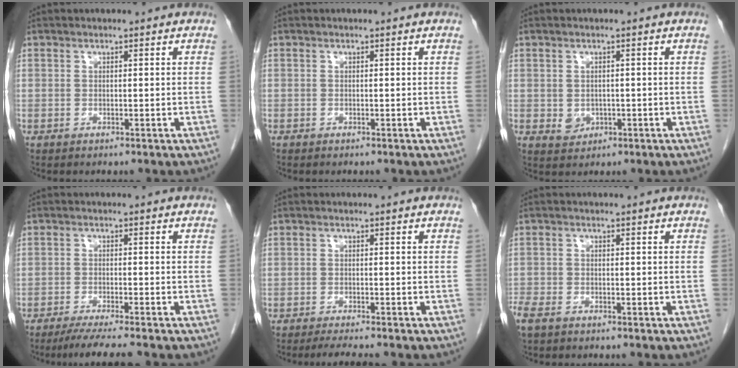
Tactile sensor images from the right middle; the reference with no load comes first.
{"total": 0.0}
{"total": 2.3, "force": [-0.4, 1.9, 1.1], "torque": [-0.019, 0.000, 0.004]}
{"total": 6.7, "force": [-5.6, -0.6, 3.5], "torque": [-0.046, -0.019, -0.090]}
{"total": 3.8, "force": [-3.2, 0.0, 1.9], "torque": [-0.031, -0.010, -0.050]}
{"total": 4.2, "force": [-3.1, 1.8, 2.2], "torque": [-0.050, -0.010, -0.055]}